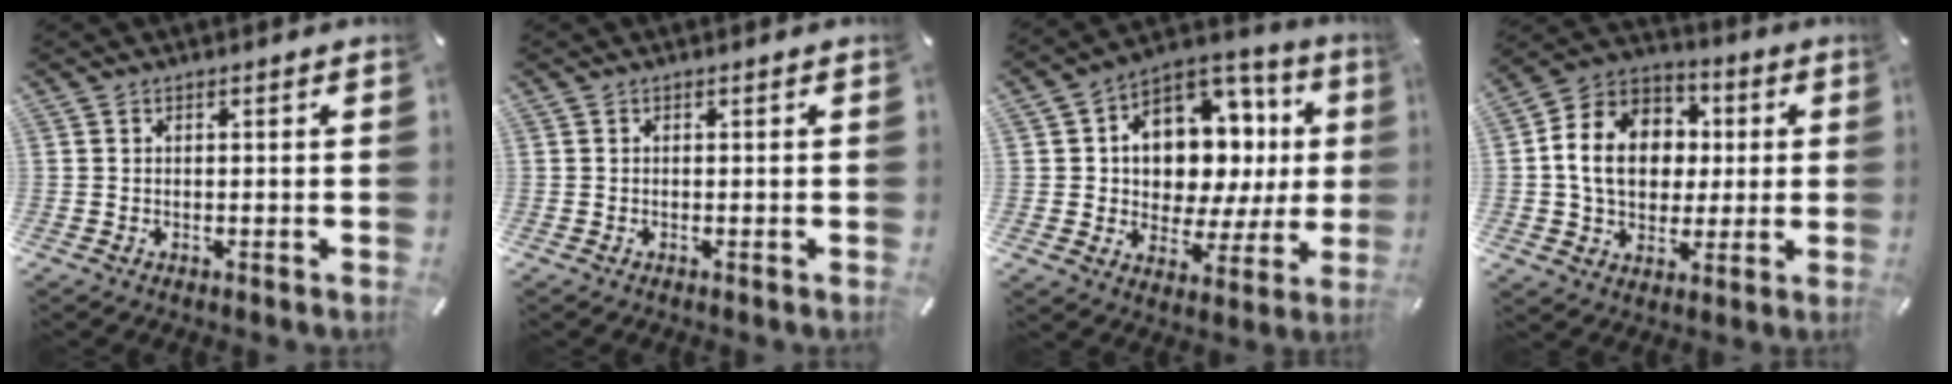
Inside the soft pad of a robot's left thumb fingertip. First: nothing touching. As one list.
[{"total": 0.0}, {"total": 13.5, "force": [4.1, 10.4, 7.6], "torque": [-0.100, -0.050, 0.075]}, {"total": 14.4, "force": [0.6, 12.3, 7.5], "torque": [-0.160, 0.017, 0.012]}]